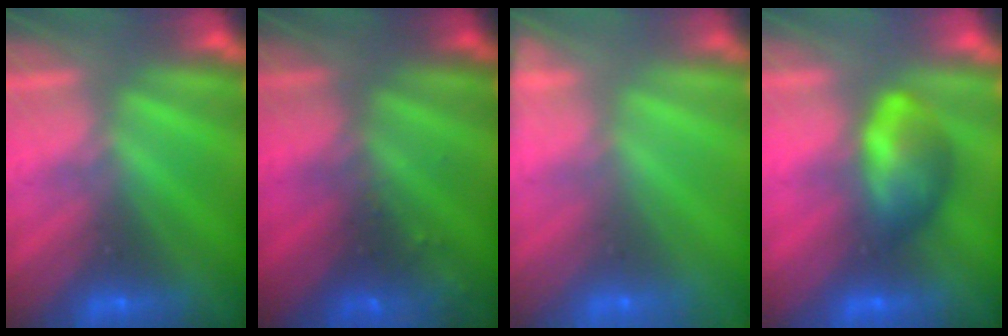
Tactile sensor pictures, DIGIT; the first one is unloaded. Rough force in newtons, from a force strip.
{"total": 6.7}
{"total": 5.9}
{"total": 7.5}